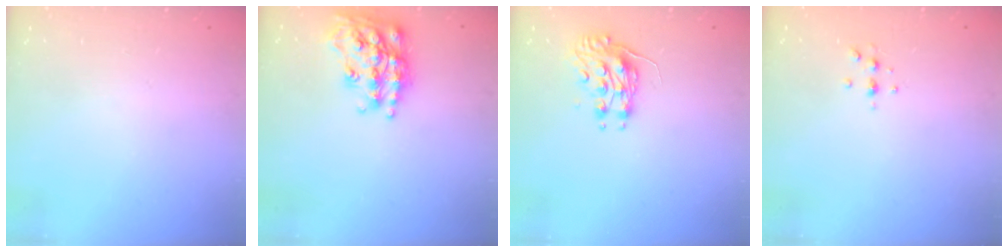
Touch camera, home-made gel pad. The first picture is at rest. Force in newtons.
{"total": 20.4, "press": 20.4, "slide": 1.4}
{"total": 8.2, "press": 8.2, "slide": 0.3}
{"total": 4.3, "press": 4.2, "slide": 1.1}